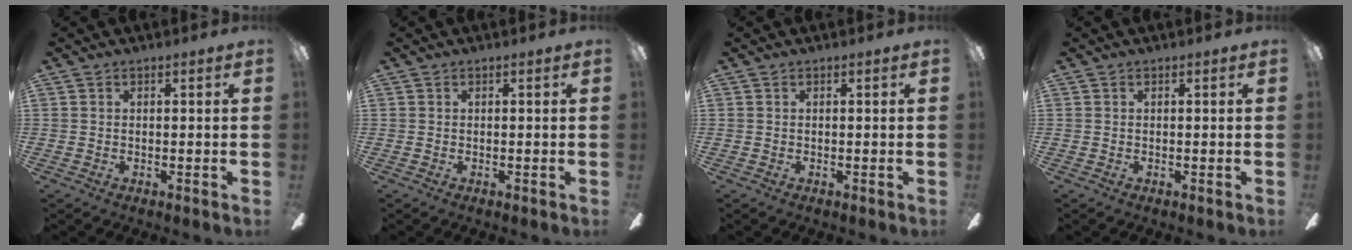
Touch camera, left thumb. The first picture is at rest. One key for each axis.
{"total": 0.0}
{"total": 0.0}
{"total": 0.0}